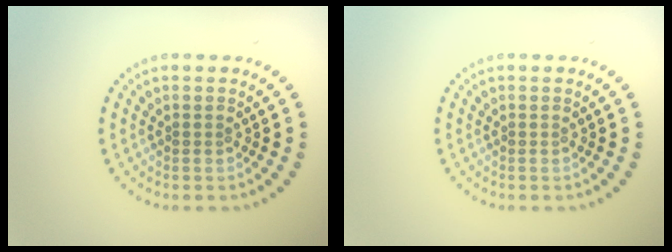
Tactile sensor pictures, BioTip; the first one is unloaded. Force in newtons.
{"total": 0.0}